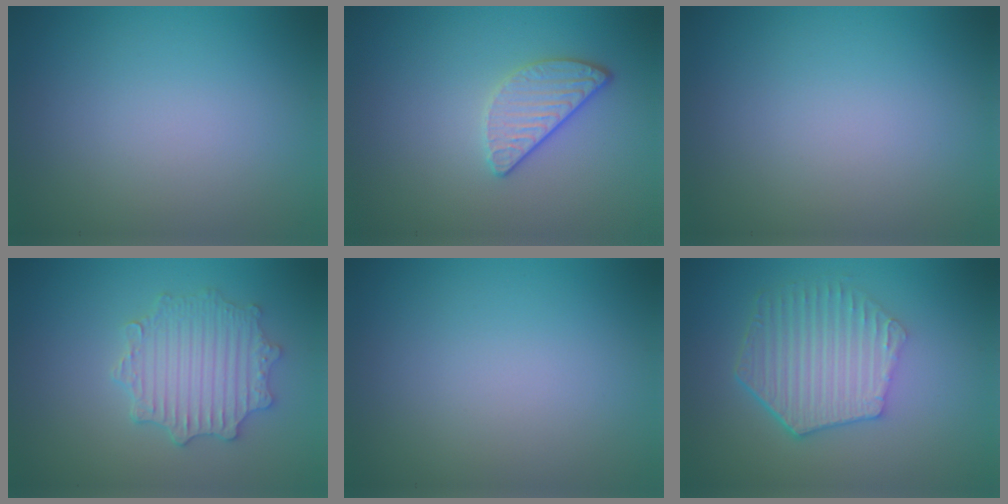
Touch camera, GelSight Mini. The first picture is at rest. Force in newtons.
{"total": 2.4, "press": 2.1, "slide": 1.1}
{"total": 0.0}
{"total": 4.1, "press": 3.6, "slide": 2.0}
{"total": 0.0}
{"total": 5.7, "press": 4.3, "slide": 3.8}